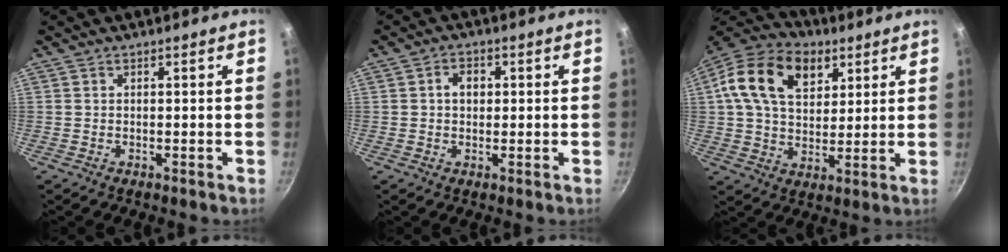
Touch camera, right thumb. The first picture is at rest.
{"total": 3.4, "force": [0.4, 2.7, 2.1], "torque": [-0.016, 0.007, 0.004]}
{"total": 18.1, "force": [6.9, 12.0, 11.7], "torque": [-0.186, -0.002, 0.107]}